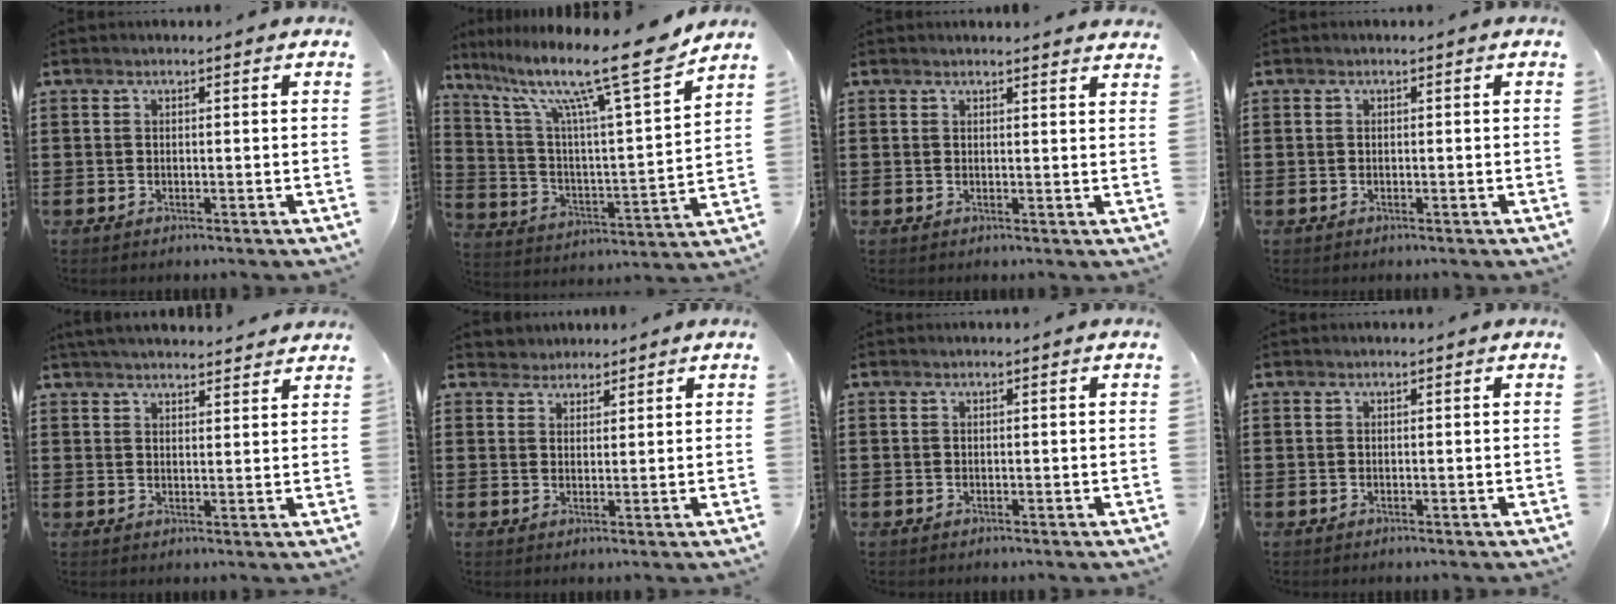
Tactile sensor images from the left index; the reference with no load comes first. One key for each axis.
{"total": 14.6, "fx": 11.3, "fy": 0.7, "fz": 9.2, "tx": -0.193, "ty": -0.074, "tz": 0.176}
{"total": 1.6, "fx": 1.6, "fy": -0.1, "fz": 0.3, "tx": -0.010, "ty": 0.000, "tz": 0.031}
{"total": 0.0}
{"total": 3.5, "fx": 3.4, "fy": 0.2, "fz": 0.5, "tx": -0.021, "ty": -0.009, "tz": 0.064}
{"total": 2.4, "fx": 2.0, "fy": 1.2, "fz": -0.4, "tx": -0.002, "ty": 0.007, "tz": 0.038}
{"total": 0.0}
{"total": 0.0}